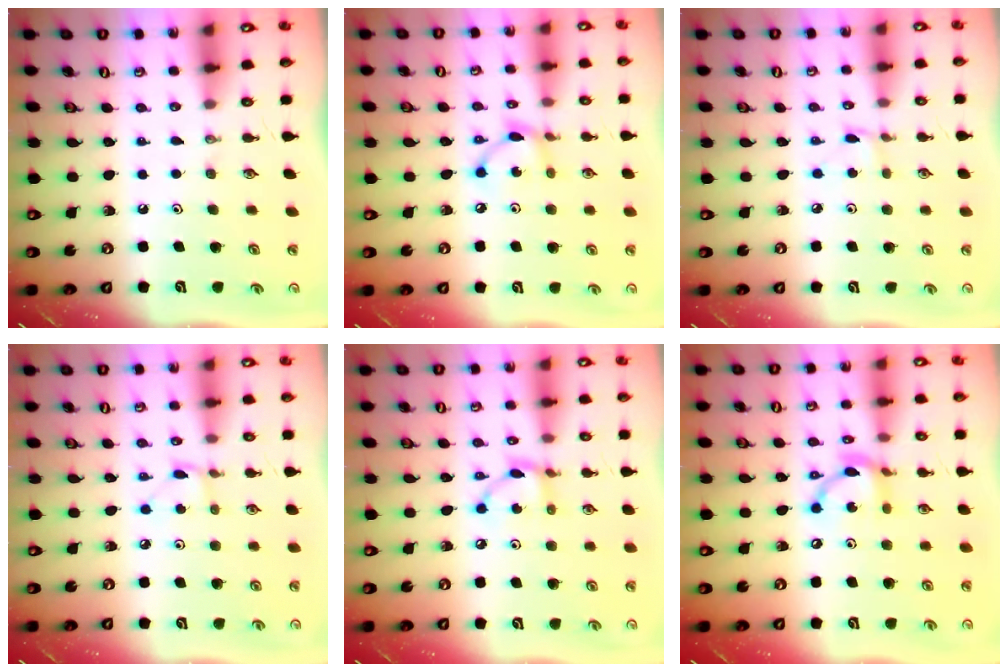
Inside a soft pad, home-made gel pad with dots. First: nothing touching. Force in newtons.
{"total": 6.9, "press": 6.9, "slide": 0.2}
{"total": 1.7, "press": 1.7, "slide": 0.1}
{"total": 2.4, "press": 2.3, "slide": 0.3}
{"total": 5.9, "press": 5.9, "slide": 0.2}
{"total": 10.4, "press": 10.4, "slide": 0.5}